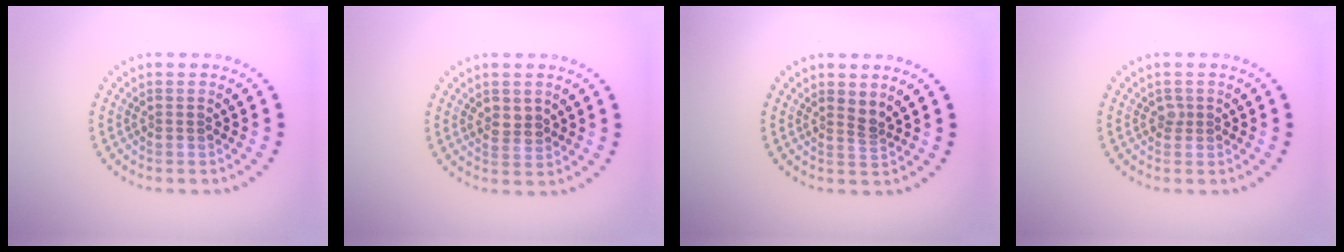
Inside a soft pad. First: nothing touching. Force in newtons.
{"total": 1.7, "press": 1.6, "slide": 0.5}
{"total": 1.1, "press": 0.7, "slide": 0.9}
{"total": 0.8, "press": 0.6, "slide": 0.5}